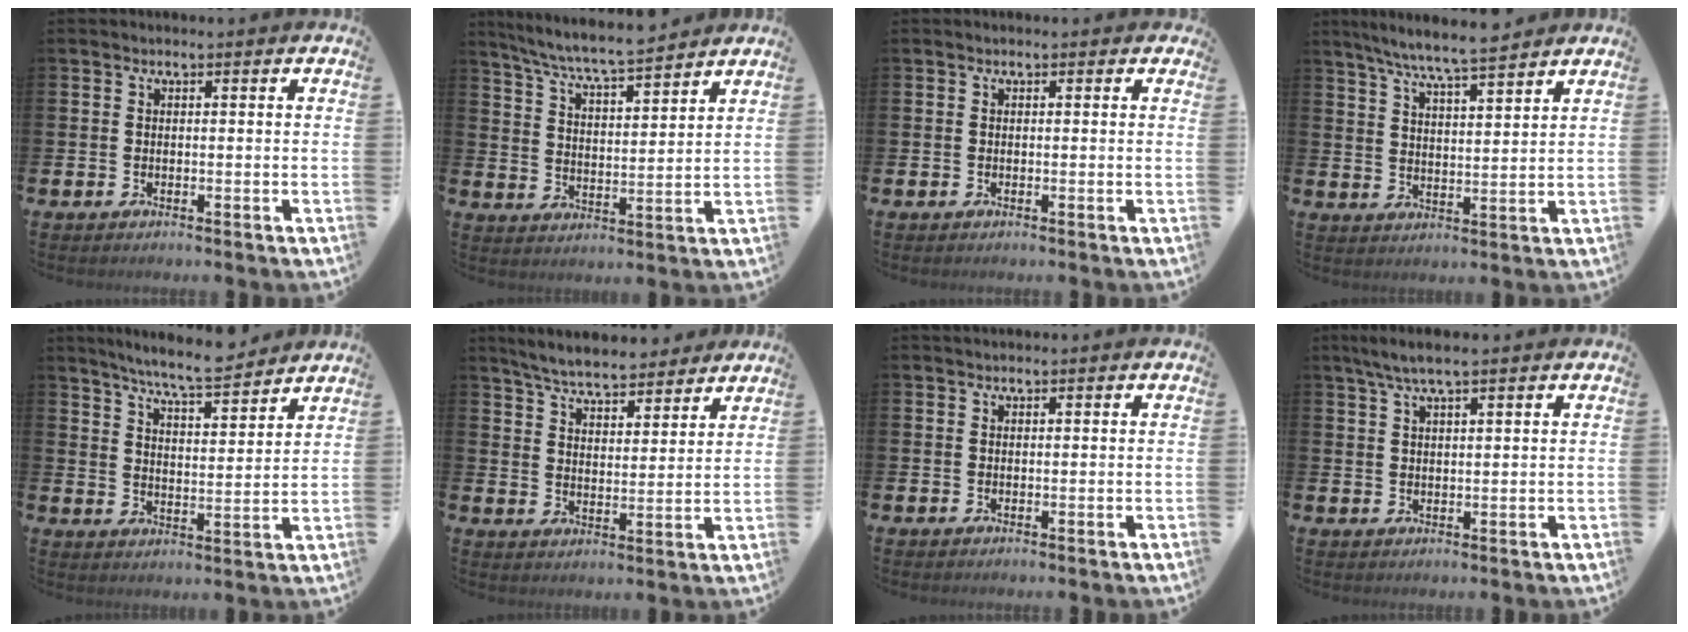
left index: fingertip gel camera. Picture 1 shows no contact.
{"total": 7.1, "force": [6.8, 0.0, 2.0], "torque": [-0.068, -0.043, 0.119]}
{"total": 0.0}
{"total": 7.3, "force": [6.9, 0.1, 2.5], "torque": [-0.074, -0.031, 0.123]}
{"total": 7.5, "force": [7.1, -0.1, 2.2], "torque": [-0.061, -0.043, 0.126]}
{"total": 6.4, "force": [6.1, 1.1, 1.4], "torque": [-0.059, -0.029, 0.110]}
{"total": 0.6, "force": [0.6, 0.1, 0.1], "torque": [0.007, -0.002, 0.008]}
{"total": 4.4, "force": [3.4, 0.6, 2.8], "torque": [-0.058, -0.002, 0.061]}